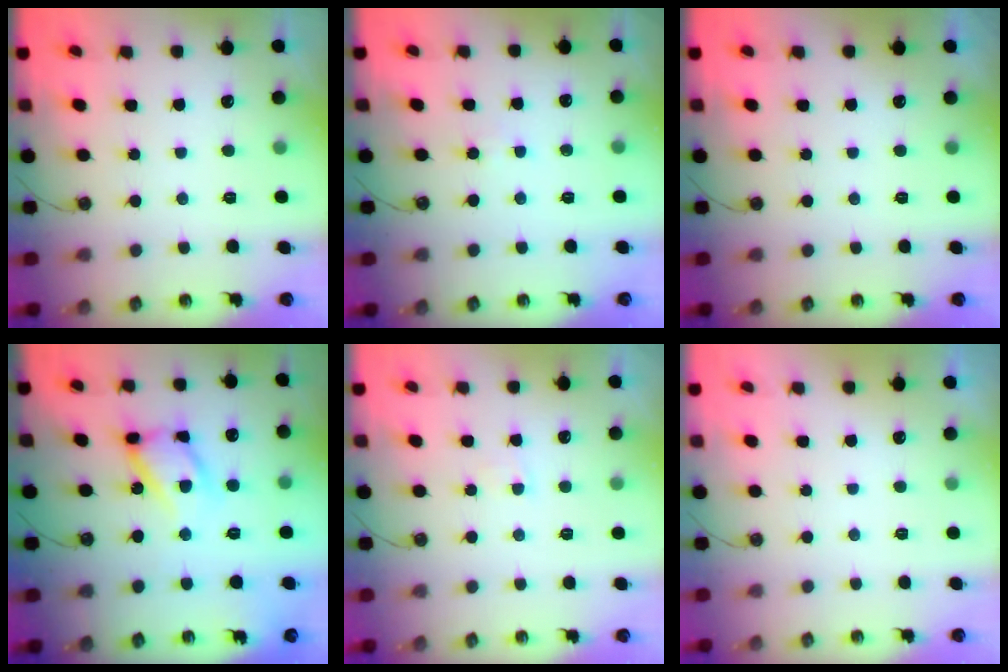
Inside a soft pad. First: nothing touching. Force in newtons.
{"total": 2.4, "press": 2.4, "slide": 0.2}
{"total": 0.0}
{"total": 15.3, "press": 15.2, "slide": 1.9}
{"total": 3.0, "press": 3.0, "slide": 0.4}
{"total": 0.0}